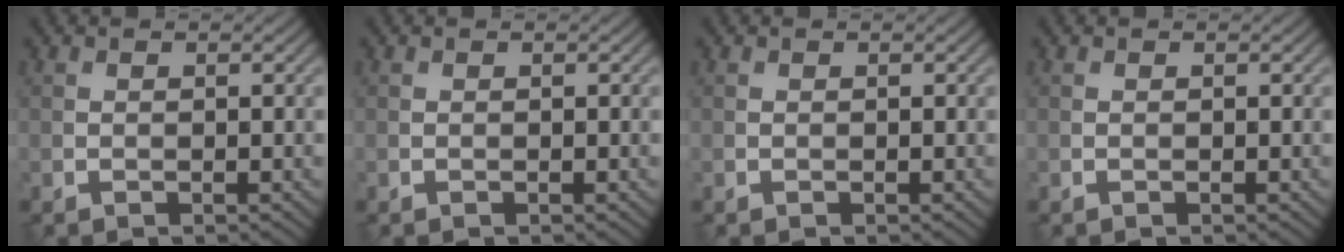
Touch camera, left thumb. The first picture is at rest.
{"total": 0.0}
{"total": 0.0}
{"total": 0.0}